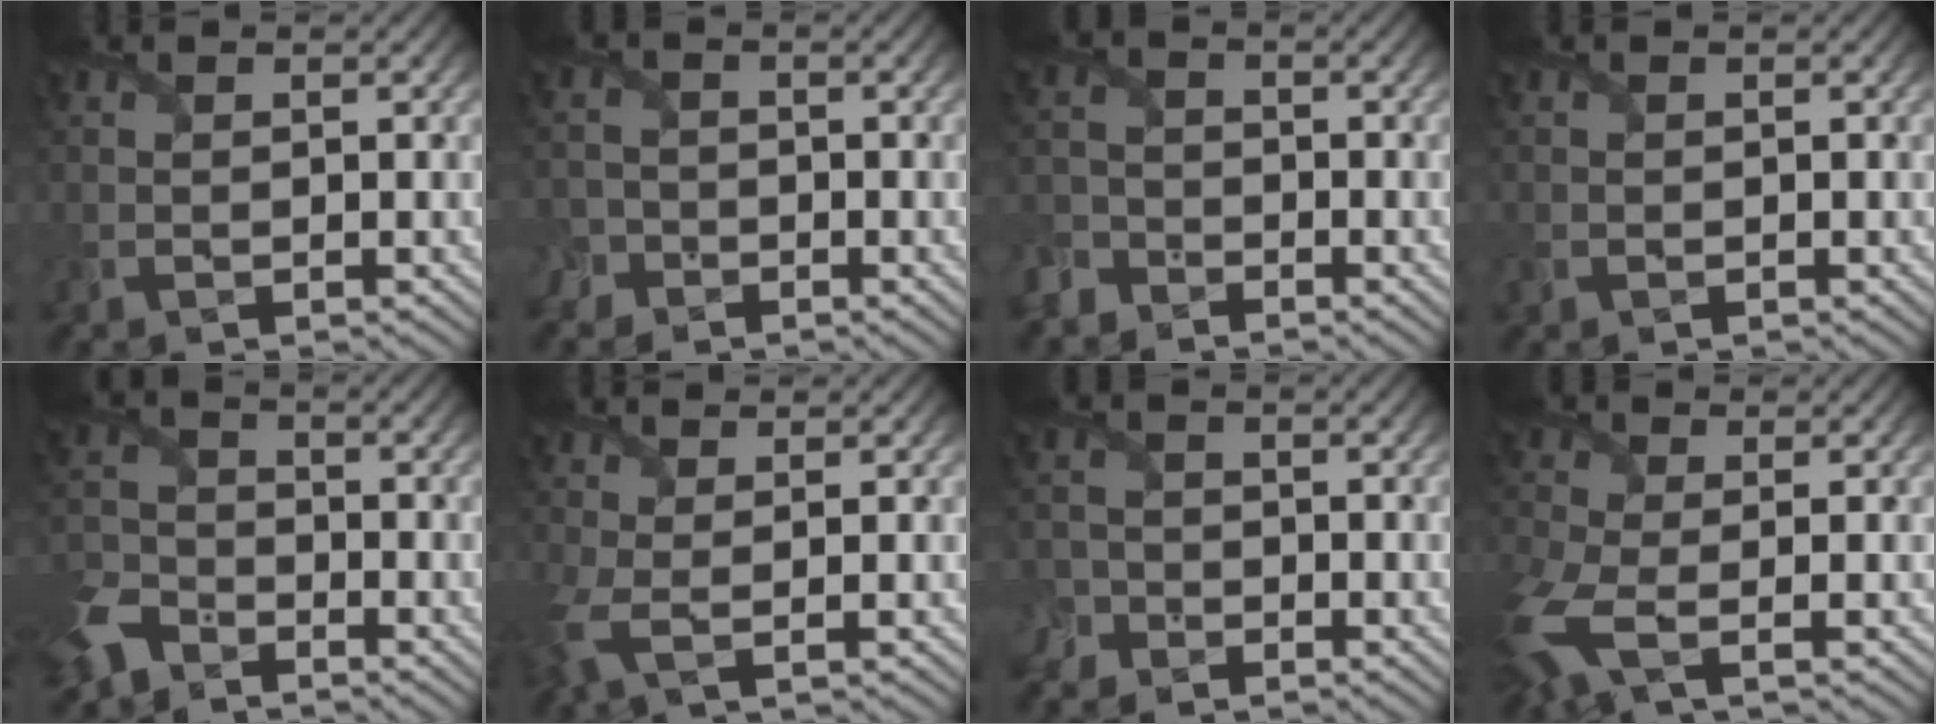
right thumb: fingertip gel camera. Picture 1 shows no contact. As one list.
[{"total": 2.4, "force": [-1.6, 1.8, 0.2], "torque": [0.004, 0.002, -0.040]}, {"total": 3.3, "force": [-2.8, 1.7, 0.3], "torque": [-0.005, 0.001, -0.072]}, {"total": 0.7, "force": [-0.3, 0.6, 0.1], "torque": [-0.005, -0.007, -0.007]}, {"total": 7.2, "force": [-5.2, 4.0, 2.9], "torque": [-0.079, -0.015, -0.123]}, {"total": 2.9, "force": [-0.2, 0.9, 2.8], "torque": [-0.080, -0.002, -0.010]}, {"total": 2.6, "force": [-2.0, 1.6, 0.1], "torque": [0.001, 0.002, -0.050]}, {"total": 7.1, "force": [-2.6, 3.5, 5.6], "torque": [-0.166, -0.022, -0.059]}]